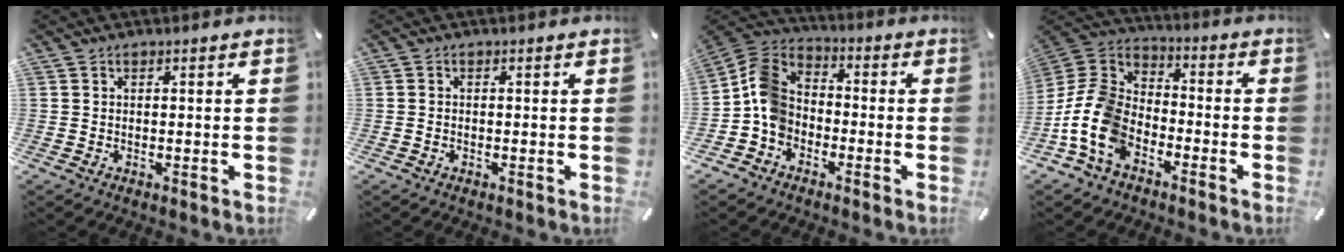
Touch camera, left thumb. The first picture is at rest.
{"total": 0.6, "force": [-0.3, 0.4, 0.3], "torque": [-0.006, 0.000, -0.007]}
{"total": 9.3, "force": [-3.5, 7.5, 4.2], "torque": [-0.098, 0.031, -0.069]}
{"total": 13.3, "force": [-7.5, 8.7, 6.7], "torque": [-0.158, 0.031, -0.143]}